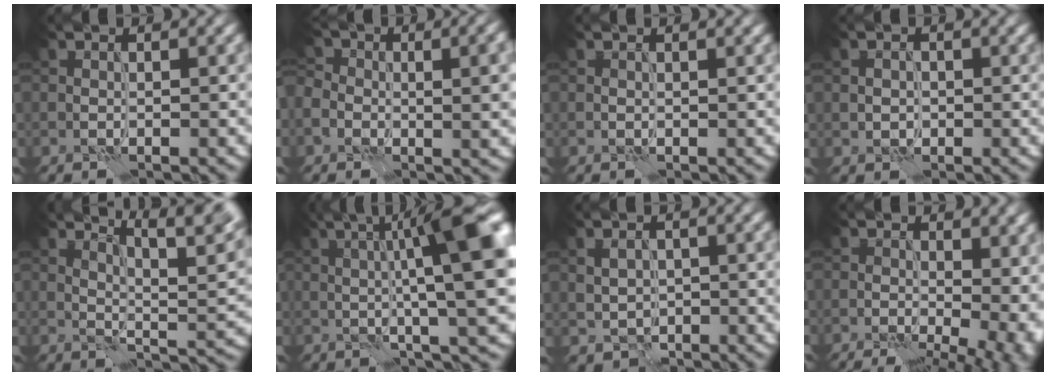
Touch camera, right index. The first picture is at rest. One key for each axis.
{"total": 8.4, "fx": -0.2, "fy": 5.1, "fz": 6.6, "tx": -0.083, "ty": -0.002, "tz": -0.002}
{"total": 0.7, "fx": 0.4, "fy": 0.3, "fz": 0.4, "tx": -0.003, "ty": -0.001, "tz": 0.002}
{"total": 1.1, "fx": -0.2, "fy": 1.0, "fz": 0.4, "tx": -0.010, "ty": 0.000, "tz": -0.001}
{"total": 9.6, "fx": 6.5, "fy": 2.5, "fz": 6.6, "tx": -0.092, "ty": 0.010, "tz": 0.084}
{"total": 11.8, "fx": 1.7, "fy": 2.5, "fz": 11.4, "tx": -0.148, "ty": 0.015, "tz": 0.027}
{"total": 1.3, "fx": -0.1, "fy": 1.2, "fz": 0.5, "tx": -0.013, "ty": -0.001, "tz": 0.004}
{"total": 11.4, "fx": -0.4, "fy": 5.7, "fz": 9.8, "tx": -0.070, "ty": 0.009, "tz": 0.016}